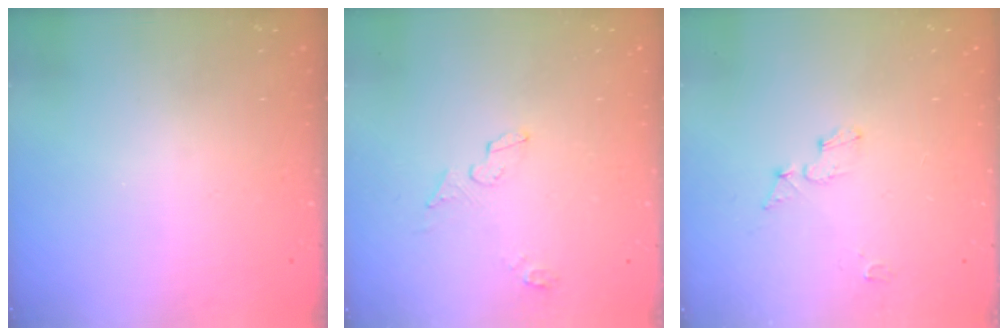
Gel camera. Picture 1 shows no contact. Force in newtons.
{"total": 5.5, "press": 4.5, "slide": 3.2}
{"total": 4.4, "press": 4.4, "slide": 0.4}